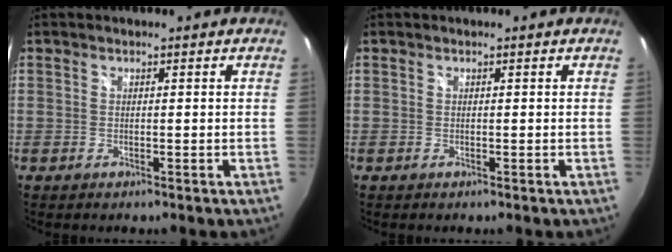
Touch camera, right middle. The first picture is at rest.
{"total": 0.0}